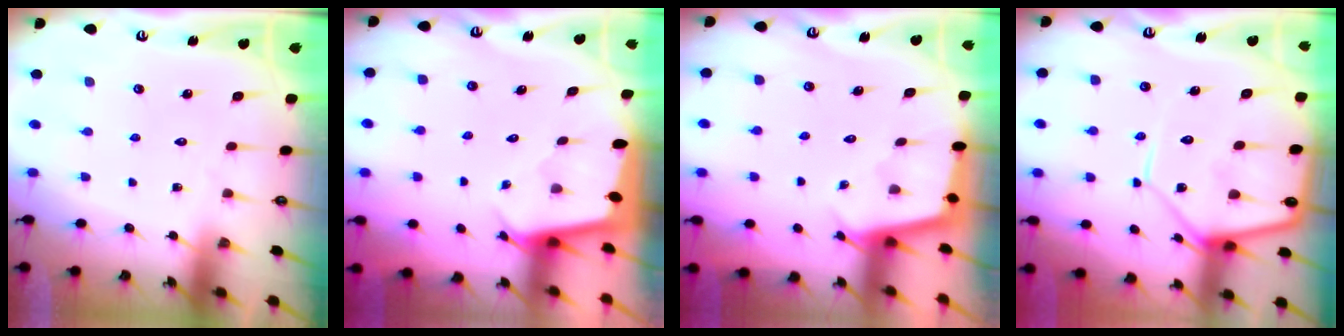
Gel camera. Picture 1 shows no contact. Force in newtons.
{"total": 2.5, "press": 2.5, "slide": 0.1}
{"total": 2.5, "press": 2.5, "slide": 0.2}
{"total": 12.0, "press": 11.9, "slide": 1.0}